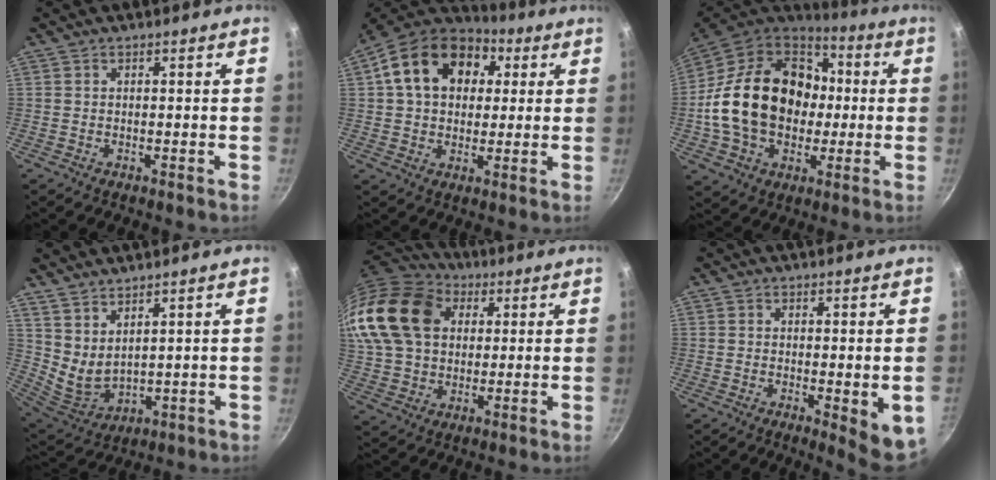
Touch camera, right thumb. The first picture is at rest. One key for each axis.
{"total": 18.8, "fx": 5.2, "fy": 13.8, "fz": 11.7, "tx": -0.186, "ty": 0.024, "tz": 0.073}
{"total": 26.0, "fx": -0.1, "fy": 19.5, "fz": 17.2, "tx": -0.278, "ty": 0.040, "tz": 0.004}
{"total": 7.4, "fx": 4.7, "fy": 3.3, "fz": 4.7, "tx": -0.080, "ty": -0.048, "tz": 0.103}
{"total": 23.8, "fx": 6.9, "fy": 17.6, "fz": 14.4, "tx": -0.295, "ty": 0.024, "tz": 0.123}
{"total": 6.5, "fx": -1.2, "fy": 1.6, "fz": 6.1, "tx": -0.072, "ty": -0.011, "tz": -0.011}